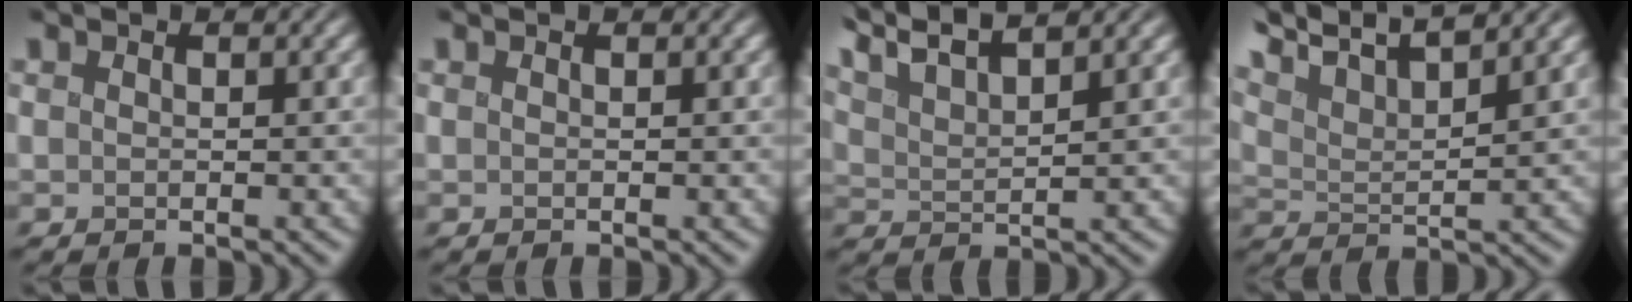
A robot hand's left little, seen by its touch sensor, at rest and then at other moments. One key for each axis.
{"total": 0.0}
{"total": 9.0, "fx": 7.0, "fy": 2.1, "fz": 5.2, "tx": -0.107, "ty": 0.029, "tz": 0.083}
{"total": 8.6, "fx": 7.1, "fy": 1.9, "fz": 4.5, "tx": -0.096, "ty": 0.015, "tz": 0.099}